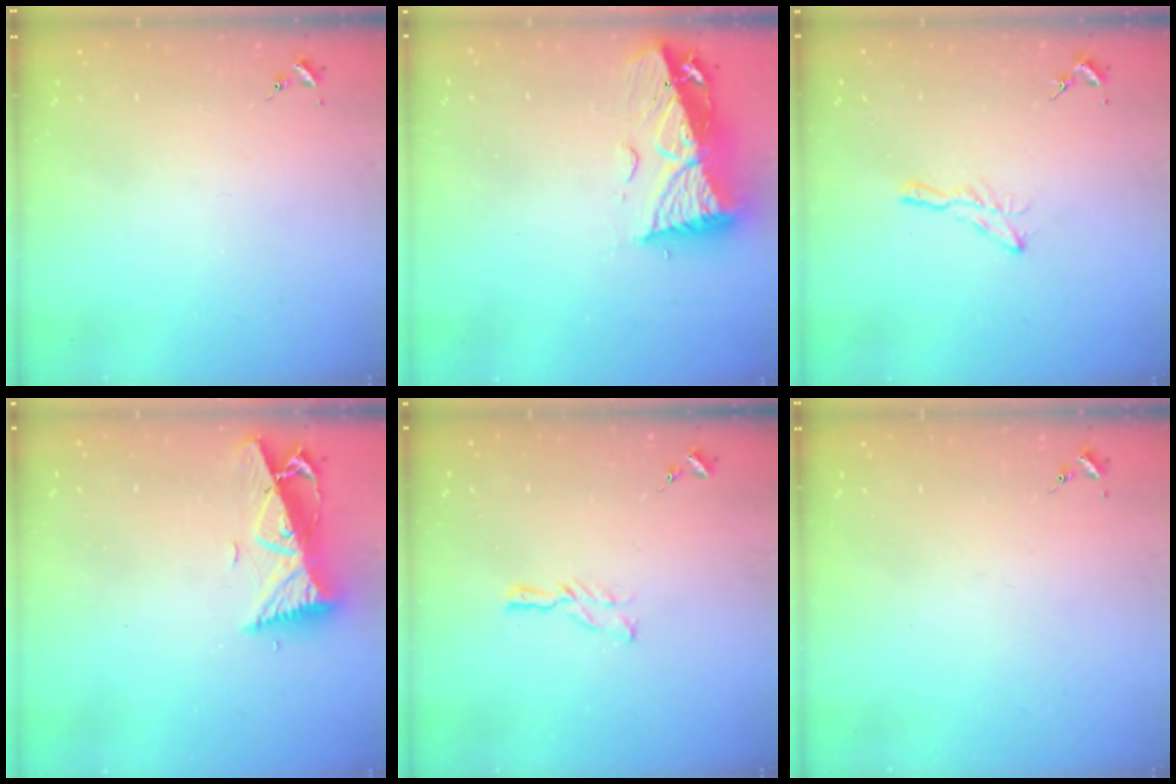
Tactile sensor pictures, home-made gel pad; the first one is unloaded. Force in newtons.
{"total": 11.7, "press": 11.6, "slide": 1.2}
{"total": 6.1, "press": 6.1, "slide": 0.3}
{"total": 10.7, "press": 10.6, "slide": 1.2}
{"total": 5.8, "press": 5.8, "slide": 0.4}
{"total": 0.0}